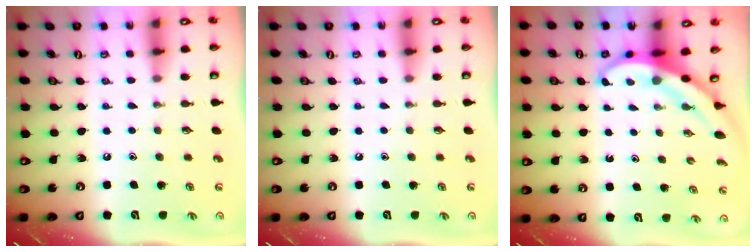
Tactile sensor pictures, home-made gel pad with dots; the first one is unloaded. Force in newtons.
{"total": 0.0}
{"total": 3.8, "press": 3.7, "slide": 0.2}